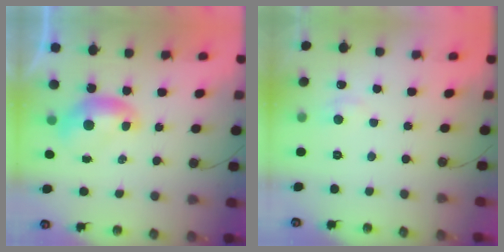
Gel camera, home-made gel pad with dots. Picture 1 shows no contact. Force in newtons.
{"total": 1.6, "press": 1.4, "slide": 0.7}